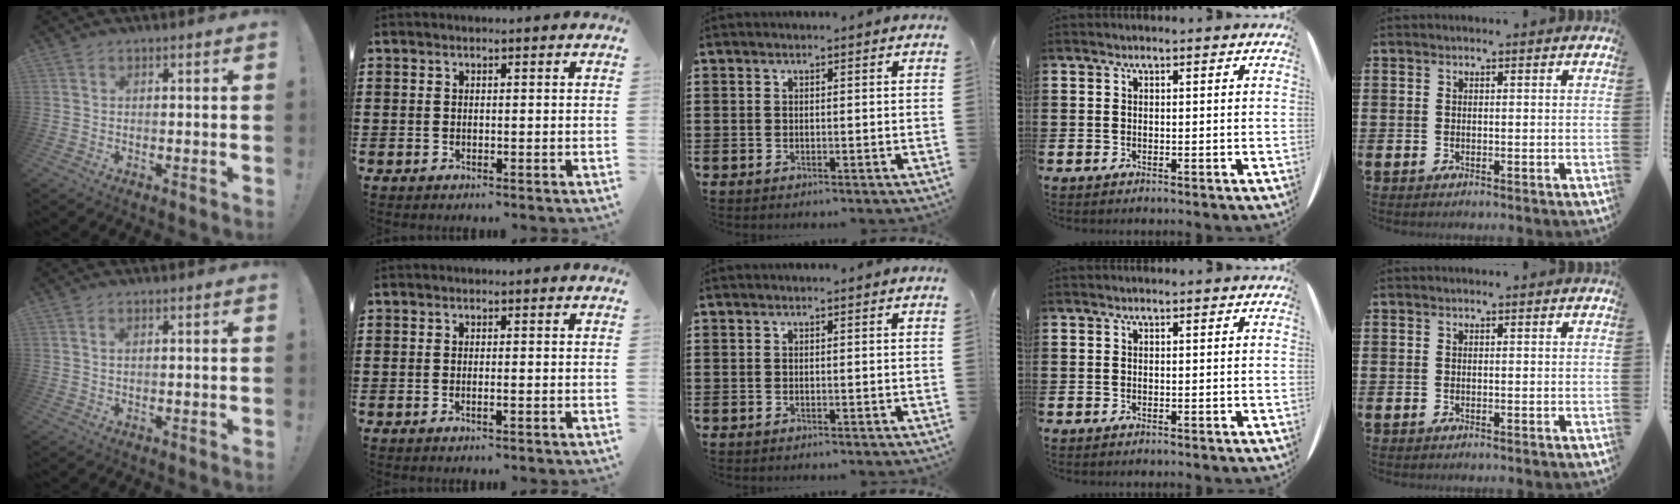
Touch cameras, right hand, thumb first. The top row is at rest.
{"thumb": {"total": 1.0, "force": [0.4, 0.4, 0.8], "torque": [-0.017, 0.001, 0.007]}, "index": {"total": 0.8, "force": [-0.4, -0.1, 0.7], "torque": [-0.012, -0.005, -0.006]}}